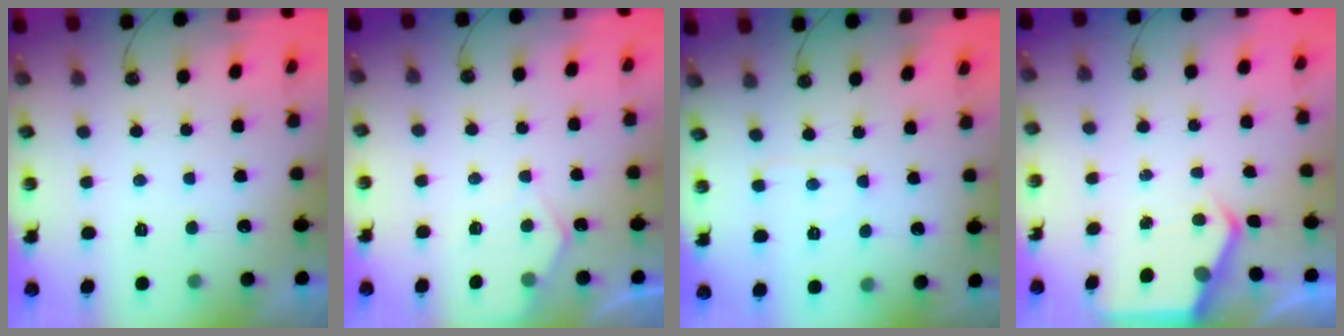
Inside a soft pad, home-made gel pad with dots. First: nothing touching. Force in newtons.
{"total": 5.8, "press": 5.8, "slide": 0.6}
{"total": 3.3, "press": 3.3, "slide": 0.5}
{"total": 4.3, "press": 4.3, "slide": 0.4}